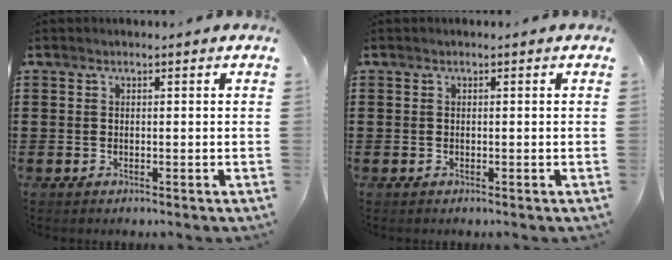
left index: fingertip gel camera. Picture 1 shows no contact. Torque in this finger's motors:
{"motor_torque": [0.00, 0.00, 0.00, 0.00]}